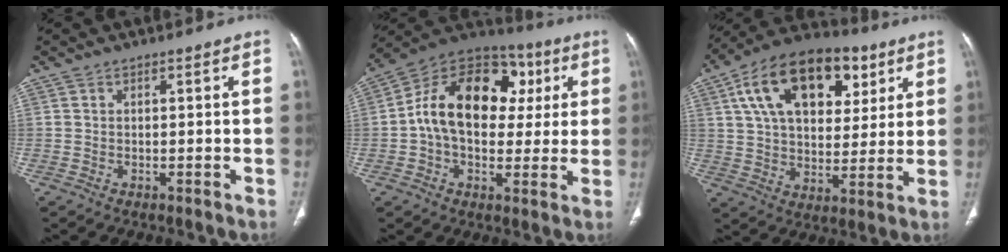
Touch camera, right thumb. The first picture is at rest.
{"total": 21.0, "force": [3.1, 14.4, 15.0], "torque": [-0.212, 0.030, 0.040]}
{"total": 22.4, "force": [9.2, 13.5, 15.4], "torque": [-0.225, 0.001, 0.146]}